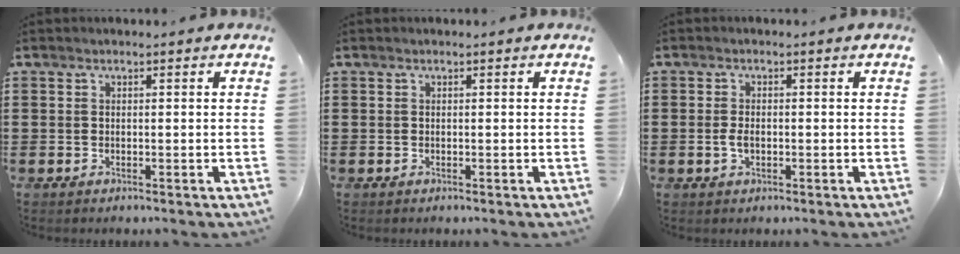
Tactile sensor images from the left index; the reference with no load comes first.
{"total": 0.0}
{"total": 2.0, "force": [-0.3, 1.1, 1.7], "torque": [-0.047, -0.003, -0.011]}